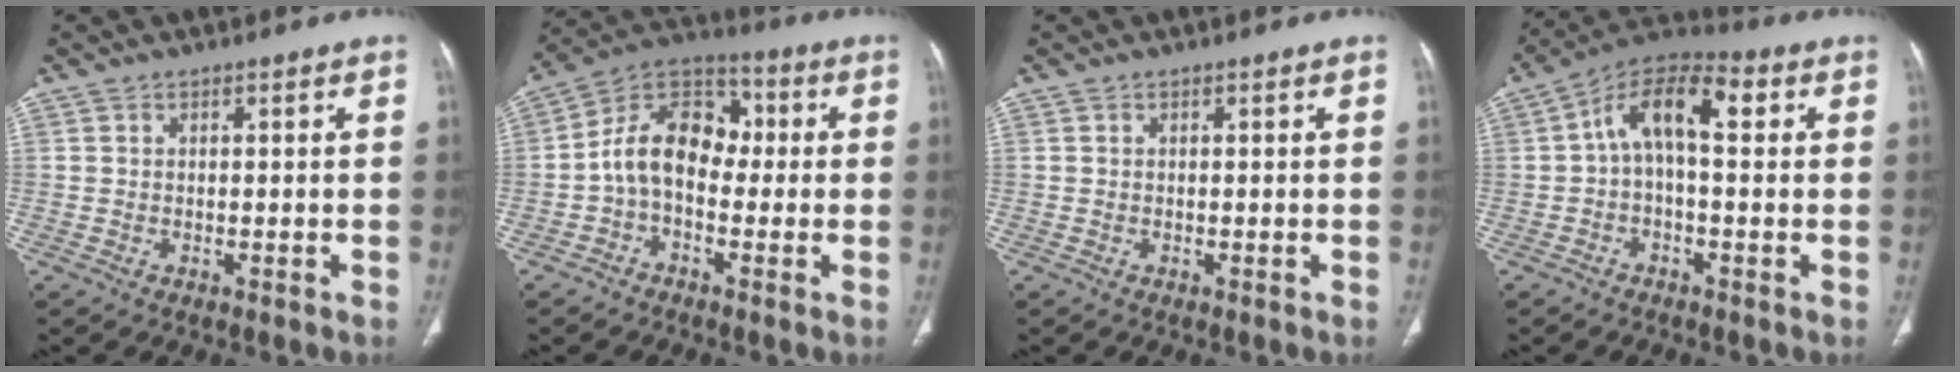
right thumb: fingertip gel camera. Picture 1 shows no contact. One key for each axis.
{"total": 12.2, "fx": -1.0, "fy": 8.3, "fz": 8.9, "tx": -0.128, "ty": 0.039, "tz": -0.035}
{"total": 0.0}
{"total": 10.9, "fx": 1.5, "fy": 5.3, "fz": 9.4, "tx": -0.148, "ty": 0.040, "tz": 0.012}